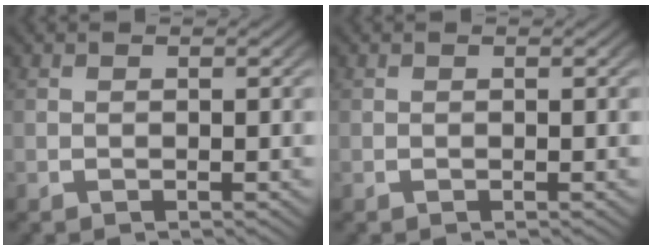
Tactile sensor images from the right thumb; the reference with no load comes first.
{"total": 0.0}